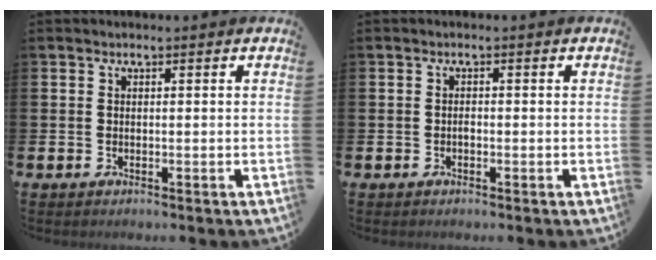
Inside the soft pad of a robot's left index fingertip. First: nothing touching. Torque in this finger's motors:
{"motor_torque": [-0.05, 0.00, -0.01, 0.00]}